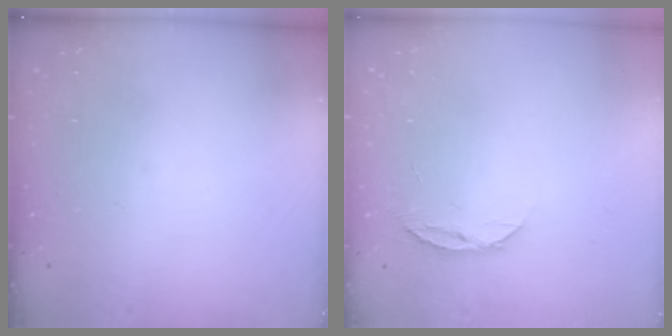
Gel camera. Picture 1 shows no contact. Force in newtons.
{"total": 4.4, "press": 4.3, "slide": 0.5}